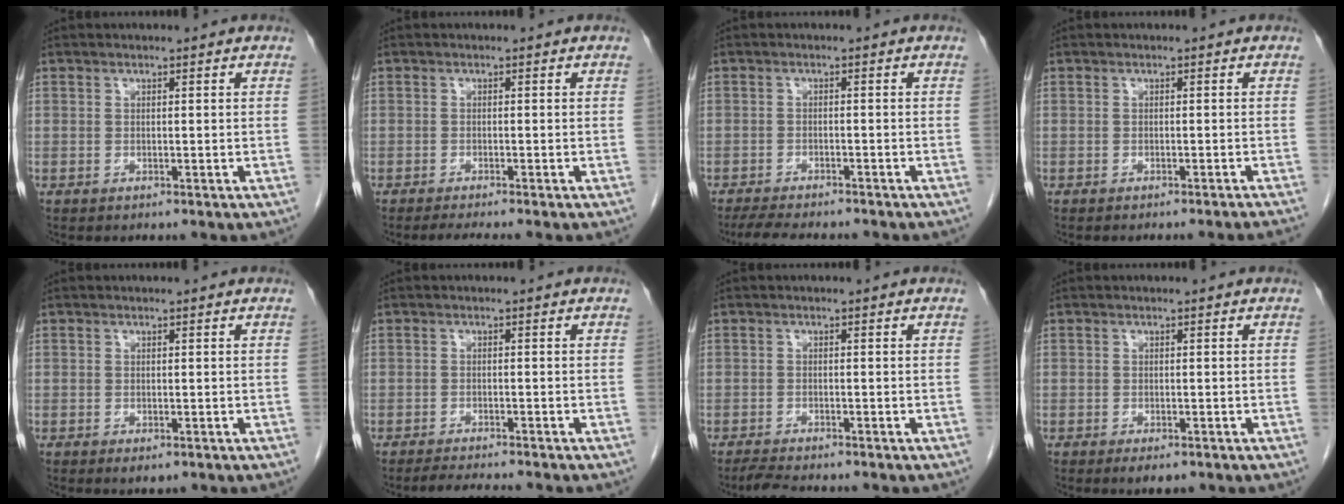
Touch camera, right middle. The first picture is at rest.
{"total": 2.9, "force": [-2.4, -0.6, 1.5], "torque": [-0.022, -0.007, -0.040]}
{"total": 8.6, "force": [-7.6, 1.6, 3.7], "torque": [-0.058, -0.013, -0.112]}
{"total": 4.7, "force": [-4.3, -1.0, 1.5], "torque": [-0.011, -0.009, -0.050]}
{"total": 1.4, "force": [-0.7, 0.7, 1.0], "torque": [-0.012, -0.002, -0.003]}
{"total": 4.4, "force": [-4.1, 0.0, 1.8], "torque": [-0.027, -0.015, -0.063]}
{"total": 2.8, "force": [-2.5, 0.2, 1.2], "torque": [-0.029, -0.009, -0.042]}
{"total": 2.3, "force": [-1.5, 0.9, 1.5], "torque": [-0.021, -0.004, -0.014]}